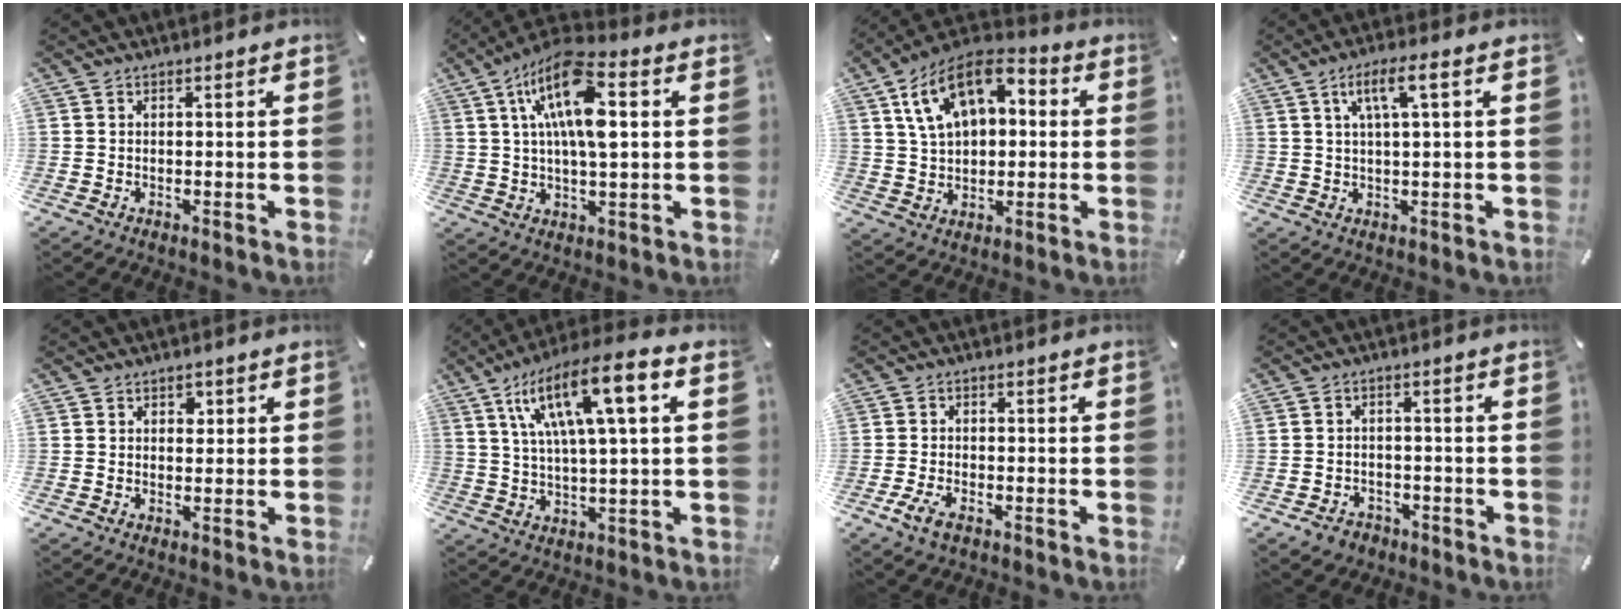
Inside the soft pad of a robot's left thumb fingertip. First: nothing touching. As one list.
[{"total": 15.5, "force": [4.6, 6.0, 13.5], "torque": [-0.278, -0.009, 0.074]}, {"total": 14.2, "force": [5.8, 9.4, 8.9], "torque": [-0.177, -0.006, 0.108]}, {"total": 6.6, "force": [2.1, 1.3, 6.1], "torque": [-0.121, 0.003, 0.034]}, {"total": 1.6, "force": [0.6, 1.4, 0.7], "torque": [0.001, -0.001, 0.005]}, {"total": 15.3, "force": [6.1, 3.5, 13.6], "torque": [-0.268, -0.006, 0.096]}, {"total": 4.0, "force": [-2.4, 1.9, 2.6], "torque": [-0.068, 0.002, -0.050]}, {"total": 3.9, "force": [-2.6, 2.7, 0.9], "torque": [-0.020, 0.011, -0.052]}]